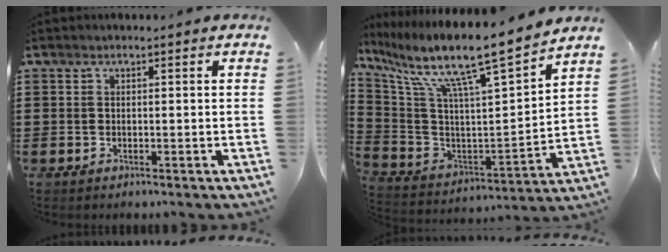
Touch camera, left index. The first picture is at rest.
{"total": 10.7, "force": [8.5, 0.3, 6.5], "torque": [-0.149, -0.071, 0.129]}